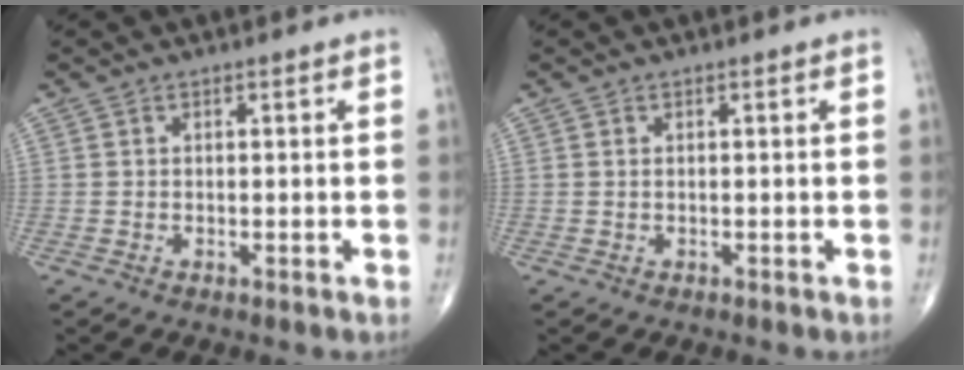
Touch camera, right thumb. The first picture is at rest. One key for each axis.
{"total": 0.0}